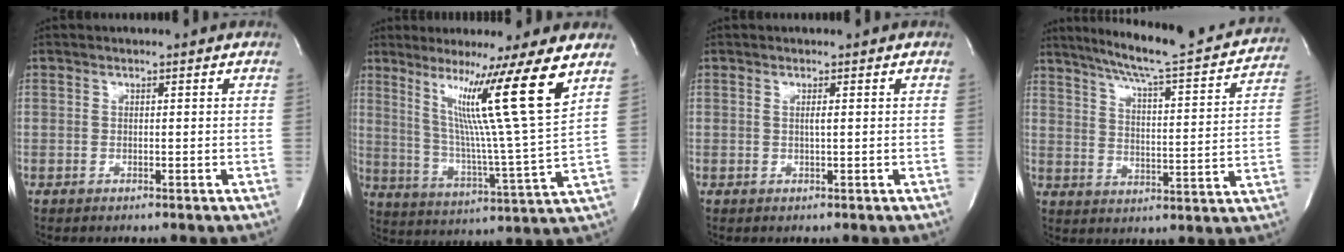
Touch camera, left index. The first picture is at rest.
{"total": 15.3, "force": [8.1, -3.5, 12.5], "torque": [-0.198, -0.031, 0.129]}
{"total": 0.6, "force": [-0.1, -0.1, 0.5], "torque": [-0.016, -0.004, -0.002]}
{"total": 21.7, "force": [19.4, 1.6, 9.7], "torque": [-0.148, -0.029, 0.251]}